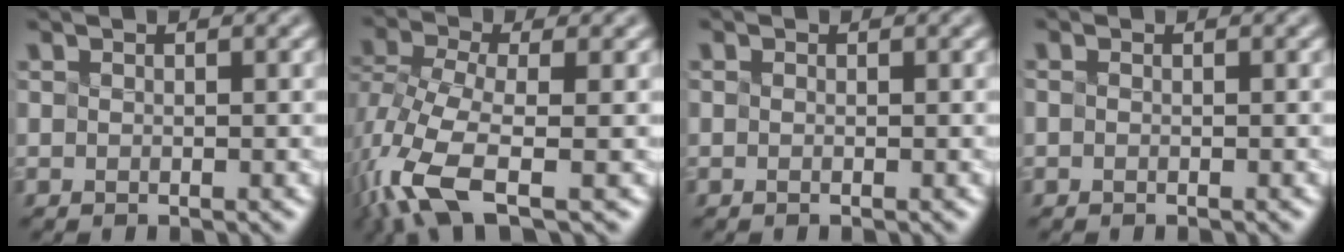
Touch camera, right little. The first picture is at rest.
{"total": 6.6, "force": [-5.1, 1.1, 4.1], "torque": [-0.132, -0.021, -0.073]}
{"total": 1.4, "force": [-0.9, -0.7, -0.8], "torque": [0.005, -0.019, -0.002]}
{"total": 1.6, "force": [-1.1, -0.8, -0.9], "torque": [0.003, -0.019, -0.005]}